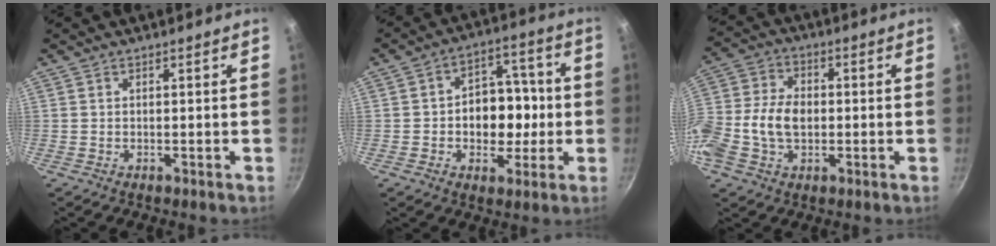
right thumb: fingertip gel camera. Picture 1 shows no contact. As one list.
[{"total": 12.0, "force": [-1.2, 8.9, 8.0], "torque": [-0.062, 0.021, -0.025]}, {"total": 12.2, "force": [-1.7, 8.4, 8.8], "torque": [-0.170, 0.026, -0.043]}]